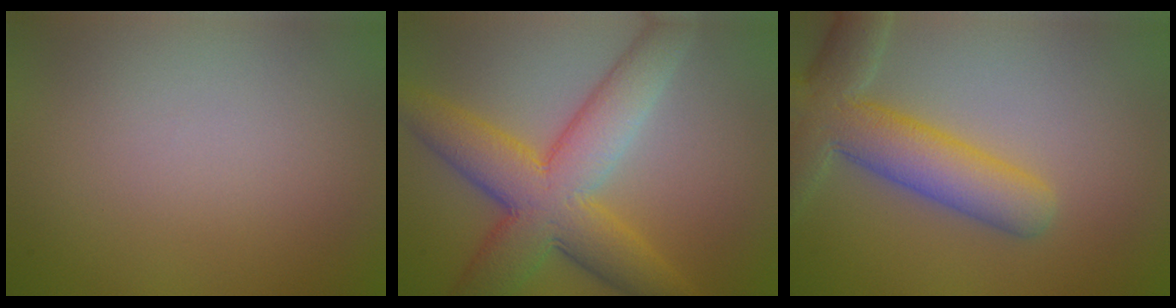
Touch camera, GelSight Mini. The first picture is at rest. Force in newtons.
{"total": 9.0, "press": 9.0, "slide": 0.0}
{"total": 7.2, "press": 7.1, "slide": 0.7}